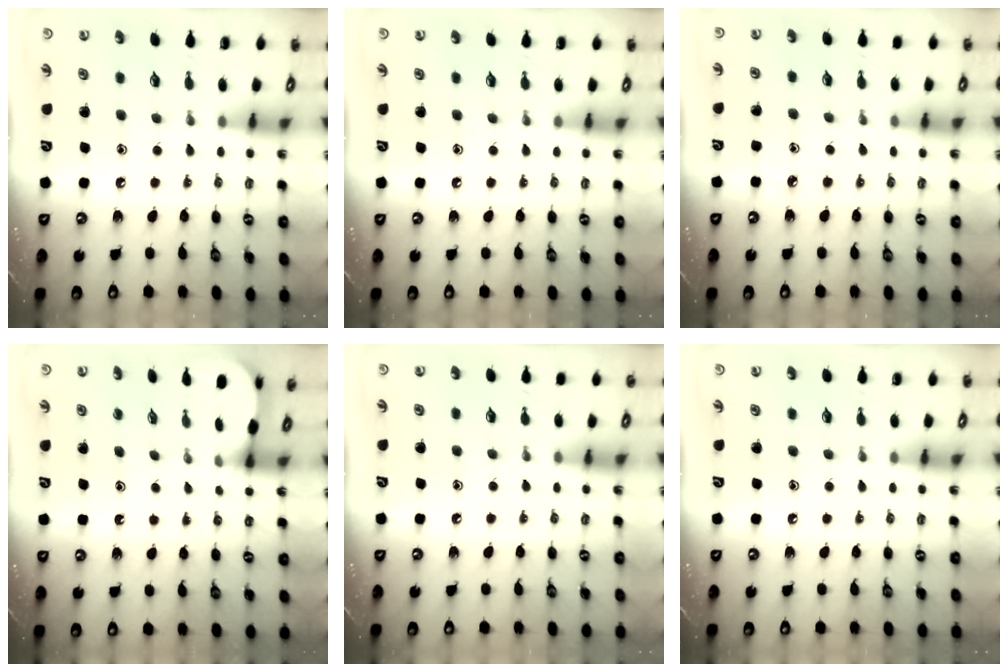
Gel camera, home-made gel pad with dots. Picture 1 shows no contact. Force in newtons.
{"total": 0.0}
{"total": 3.9, "press": 3.8, "slide": 0.5}
{"total": 2.6, "press": 2.6, "slide": 0.2}
{"total": 4.2, "press": 4.1, "slide": 0.6}
{"total": 0.0}